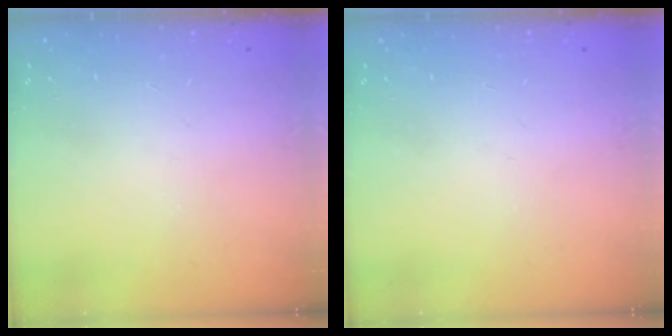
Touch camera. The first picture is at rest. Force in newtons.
{"total": 0.0}